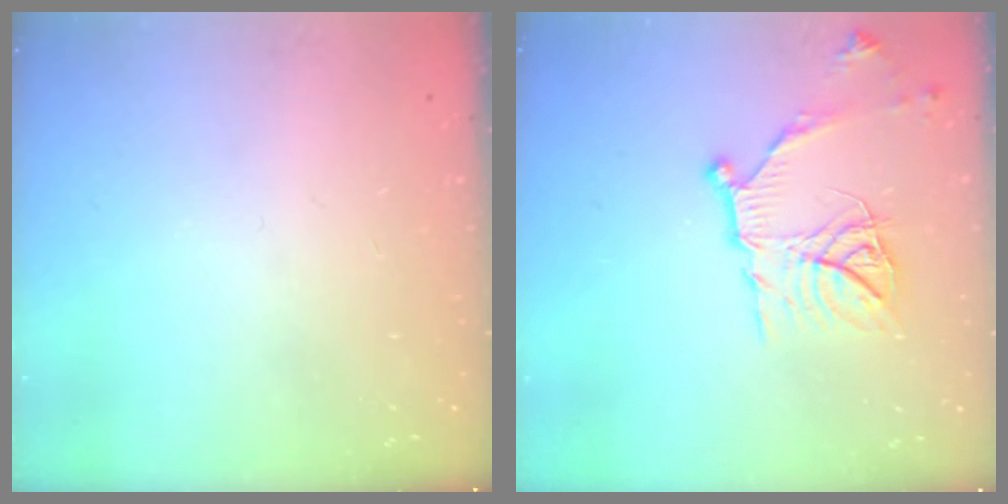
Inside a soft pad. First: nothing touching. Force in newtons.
{"total": 14.7, "press": 14.7, "slide": 0.2}